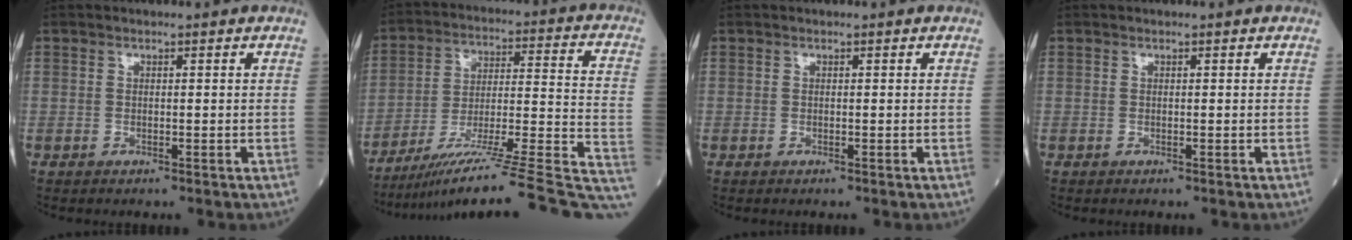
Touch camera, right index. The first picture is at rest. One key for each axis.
{"total": 25.8, "fx": -20.9, "fy": 0.3, "fz": 15.2, "tx": -0.148, "ty": 0.003, "tz": -0.310}
{"total": 0.0}
{"total": 0.0}